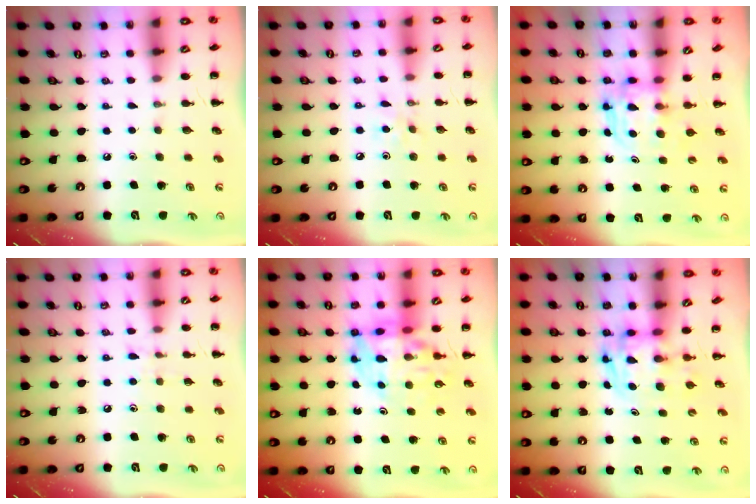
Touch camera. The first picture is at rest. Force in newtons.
{"total": 3.0, "press": 2.9, "slide": 0.9}
{"total": 3.8, "press": 3.7, "slide": 0.2}
{"total": 6.3, "press": 5.9, "slide": 2.2}
{"total": 13.5, "press": 13.0, "slide": 3.4}
{"total": 2.9, "press": 2.9, "slide": 0.5}